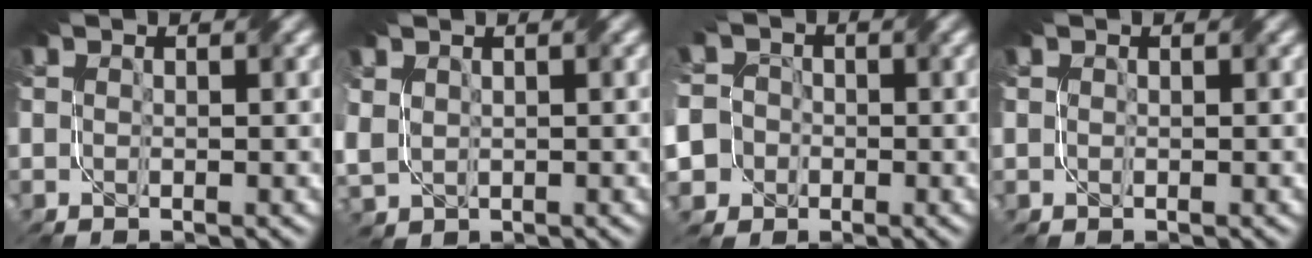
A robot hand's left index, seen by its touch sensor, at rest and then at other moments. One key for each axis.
{"total": 1.9, "fx": 0.8, "fy": 1.4, "fz": 1.0, "tx": -0.037, "ty": -0.001, "tz": 0.019}
{"total": 10.6, "fx": -3.2, "fy": 9.6, "fz": 3.1, "tx": -0.096, "ty": -0.005, "tz": -0.092}
{"total": 0.0}